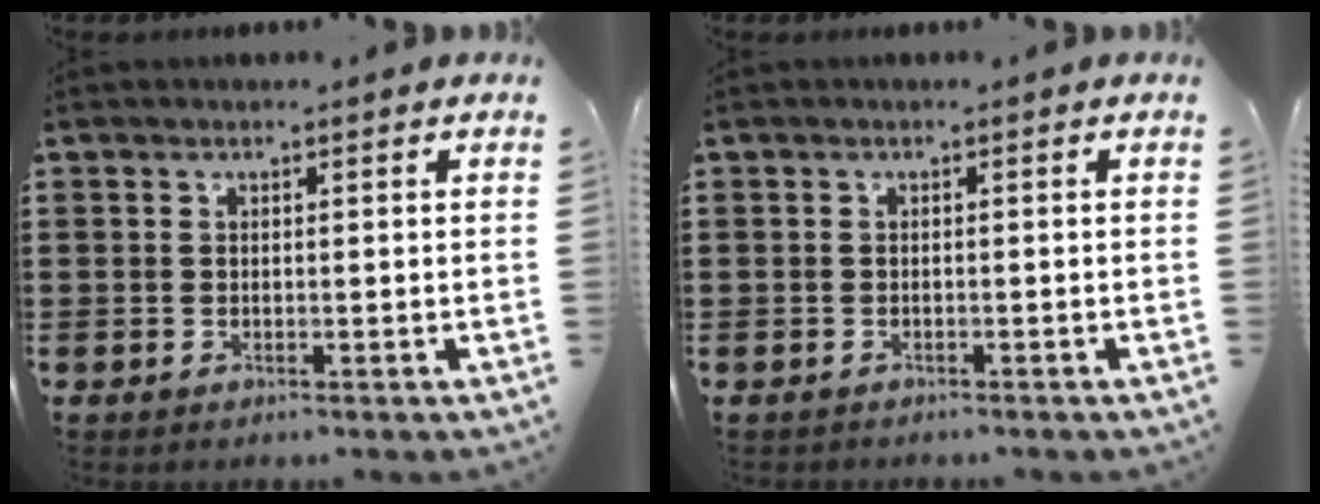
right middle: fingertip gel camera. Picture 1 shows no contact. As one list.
[{"total": 0.6, "force": [-0.6, 0.0, -0.1], "torque": [-0.001, -0.001, -0.012]}]